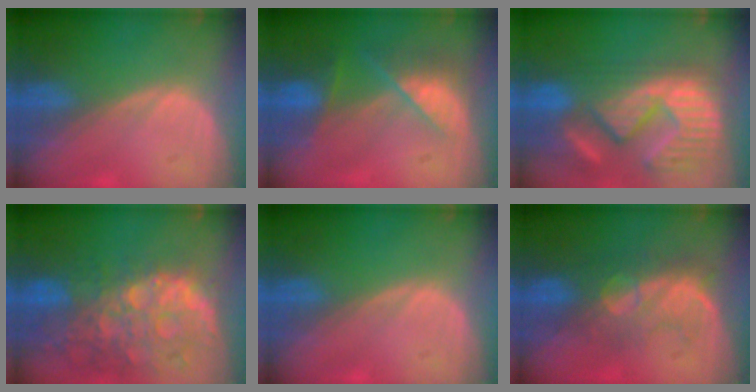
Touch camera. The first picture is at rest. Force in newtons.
{"total": 7.2, "press": 6.5, "slide": 3.2}
{"total": 14.5, "press": 12.4, "slide": 7.7}
{"total": 13.9, "press": 11.3, "slide": 8.1}
{"total": 0.0}
{"total": 8.0, "press": 7.8, "slide": 1.6}